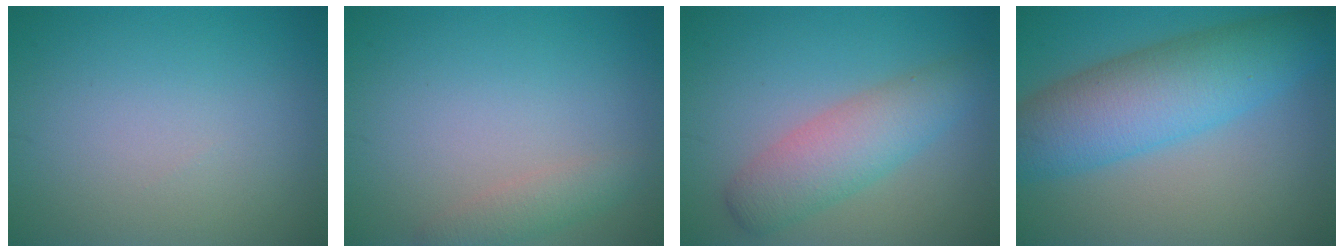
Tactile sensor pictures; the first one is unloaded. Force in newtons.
{"total": 1.9, "press": 1.9, "slide": 0.1}
{"total": 4.7, "press": 4.7, "slide": 0.2}
{"total": 8.6, "press": 8.6, "slide": 0.2}